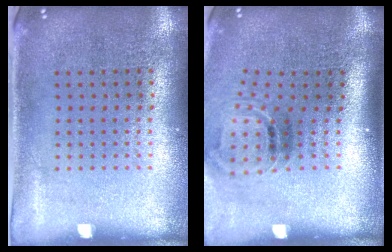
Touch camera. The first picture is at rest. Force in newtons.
{"total": 1.5, "press": 1.0, "slide": 1.1}